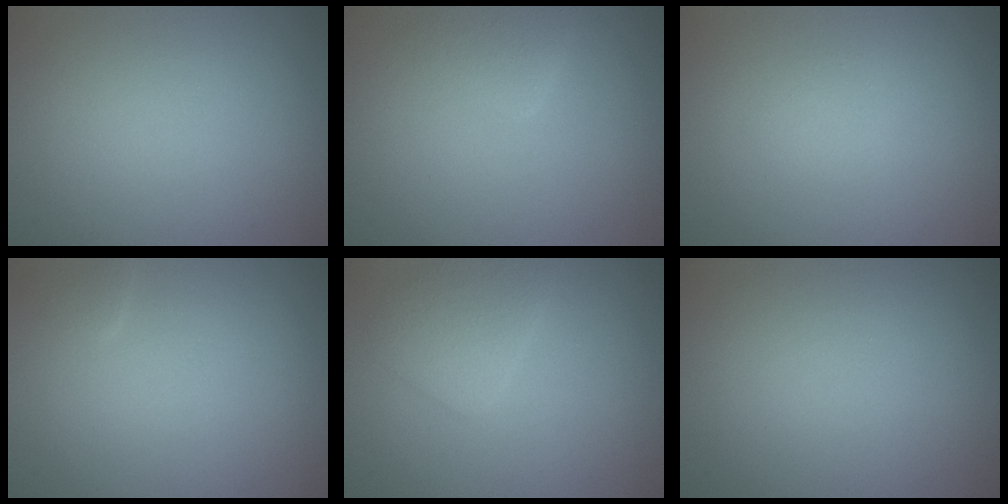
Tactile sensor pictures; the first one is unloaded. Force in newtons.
{"total": 2.4, "press": 2.3, "slide": 0.2}
{"total": 0.7, "press": 0.7, "slide": 0.0}
{"total": 0.7, "press": 0.7, "slide": 0.0}
{"total": 2.4, "press": 2.4, "slide": 0.0}
{"total": 0.0}